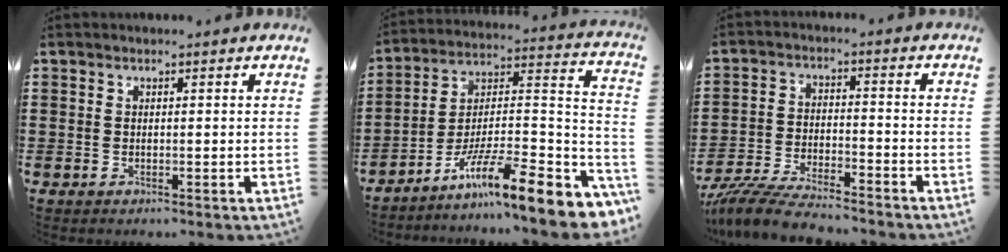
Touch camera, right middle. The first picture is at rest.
{"total": 12.1, "force": [-7.8, 1.4, 9.2], "torque": [-0.152, -0.006, -0.146]}
{"total": 7.4, "force": [-6.9, 0.8, 2.6], "torque": [-0.061, 0.001, -0.135]}